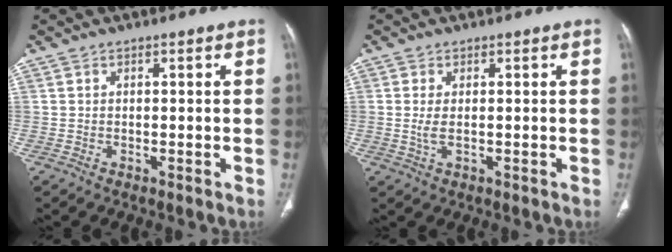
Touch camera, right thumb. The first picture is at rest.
{"total": 2.3, "force": [0.0, 0.7, 2.2], "torque": [-0.059, -0.004, 0.005]}